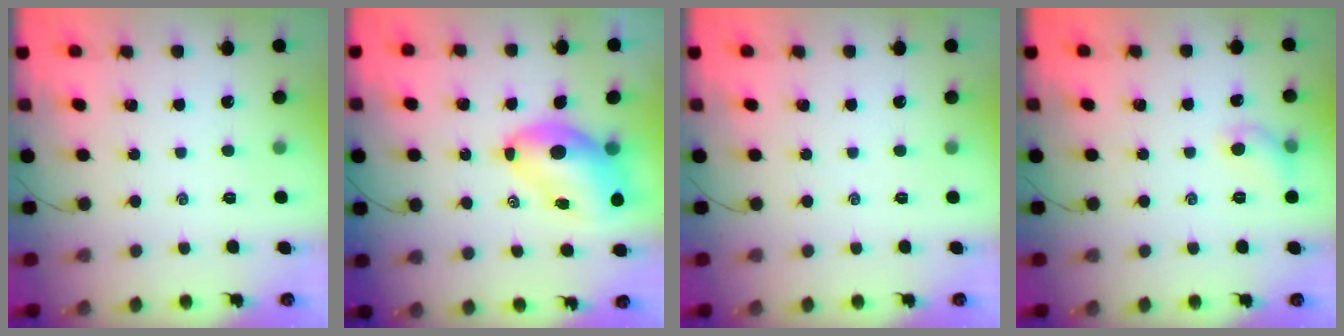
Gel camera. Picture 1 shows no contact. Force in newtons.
{"total": 10.1, "press": 9.7, "slide": 2.8}
{"total": 0.0}
{"total": 6.2, "press": 6.1, "slide": 1.3}